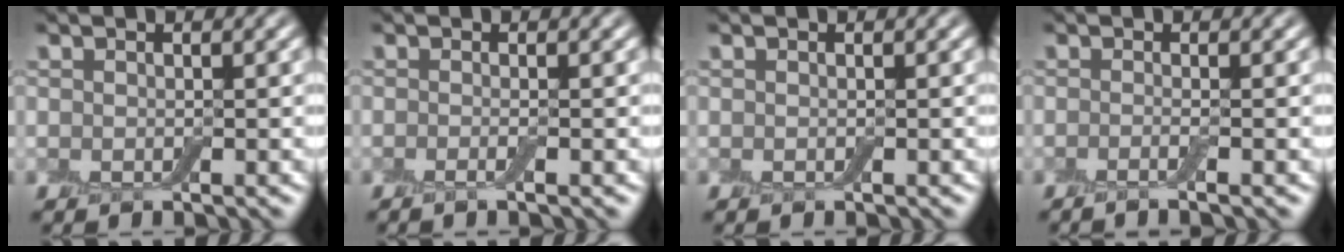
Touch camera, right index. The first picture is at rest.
{"total": 1.4, "force": [-0.3, 0.4, 1.3], "torque": [-0.015, -0.008, -0.016]}
{"total": 0.0}
{"total": 1.8, "force": [-0.5, 0.6, 1.6], "torque": [-0.014, -0.010, -0.024]}